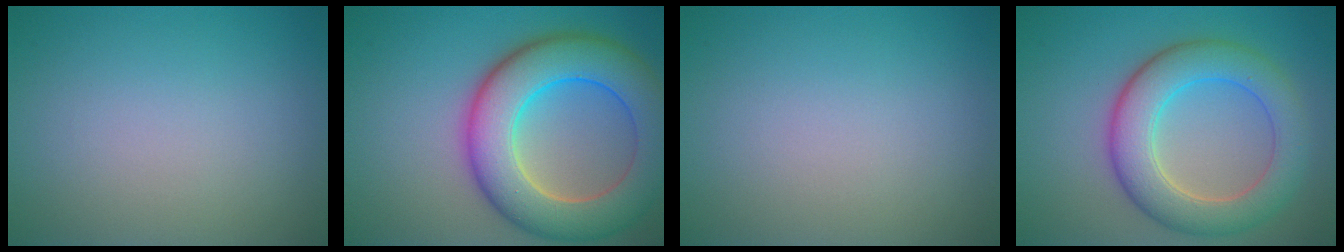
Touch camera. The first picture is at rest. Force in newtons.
{"total": 10.6, "press": 10.5, "slide": 0.5}
{"total": 0.0}
{"total": 6.9, "press": 6.9, "slide": 0.1}